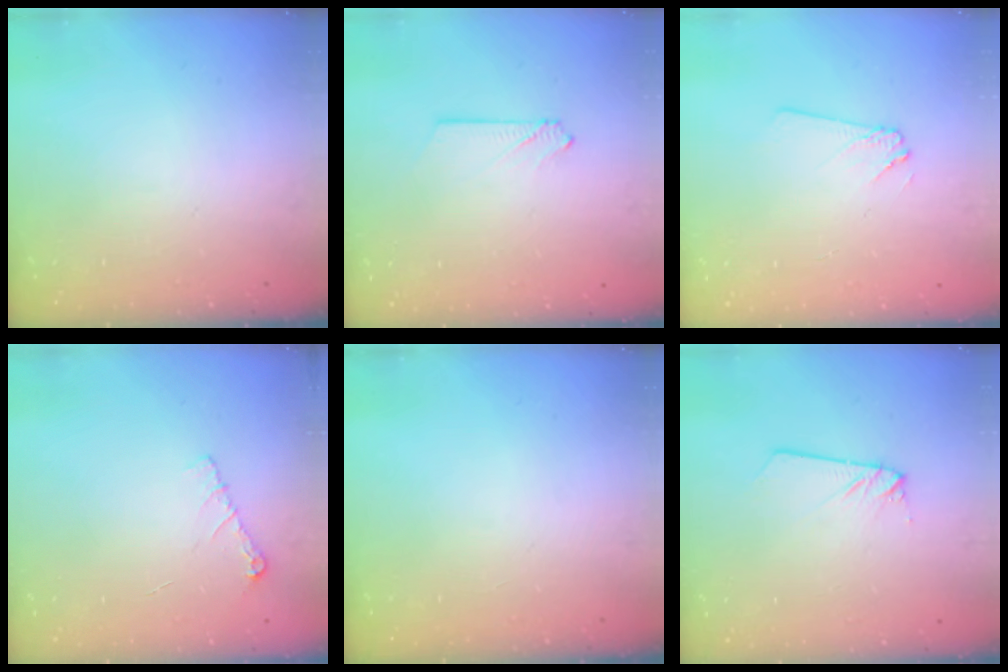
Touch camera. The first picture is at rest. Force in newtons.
{"total": 2.2, "press": 2.1, "slide": 0.3}
{"total": 3.0, "press": 3.0, "slide": 0.4}
{"total": 6.0, "press": 6.0, "slide": 0.8}
{"total": 0.0}
{"total": 2.4, "press": 2.4, "slide": 0.1}